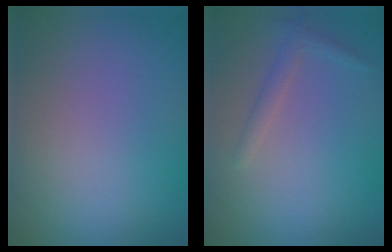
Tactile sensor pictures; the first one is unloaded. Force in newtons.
{"total": 1.3, "press": 1.3, "slide": 0.0}